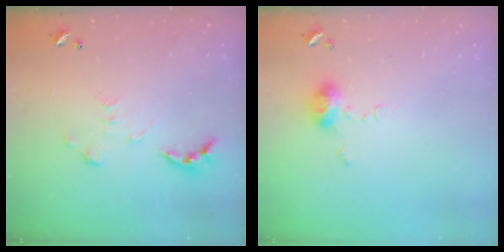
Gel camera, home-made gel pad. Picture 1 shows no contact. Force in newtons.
{"total": 6.2, "press": 6.2, "slide": 0.7}